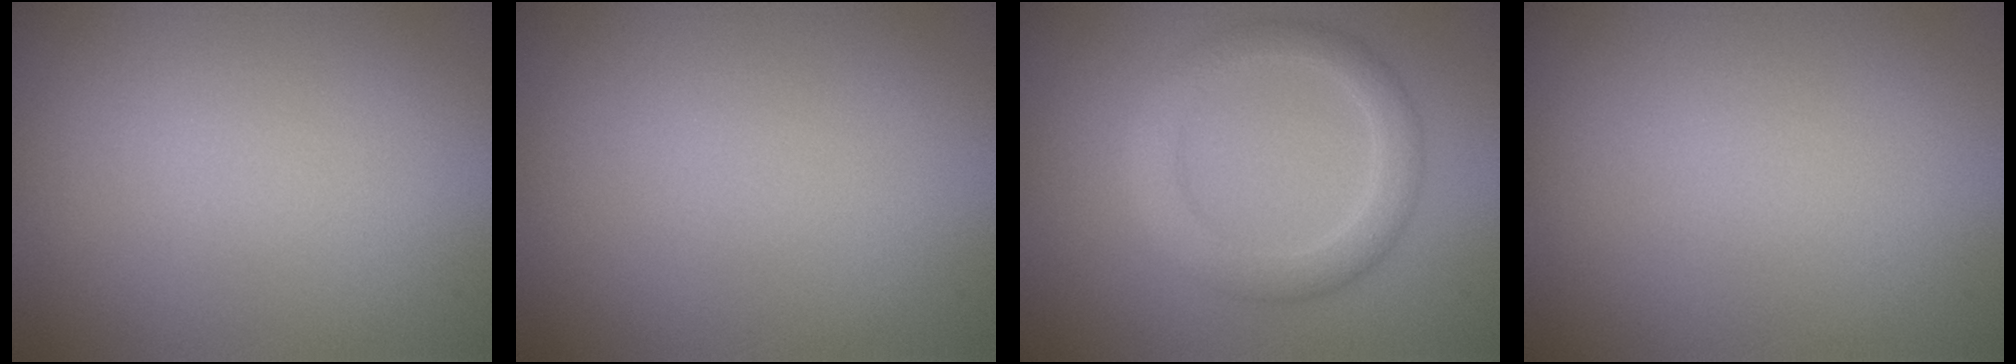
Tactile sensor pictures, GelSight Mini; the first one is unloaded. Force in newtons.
{"total": 0.0}
{"total": 3.4, "press": 3.4, "slide": 0.0}
{"total": 0.0}